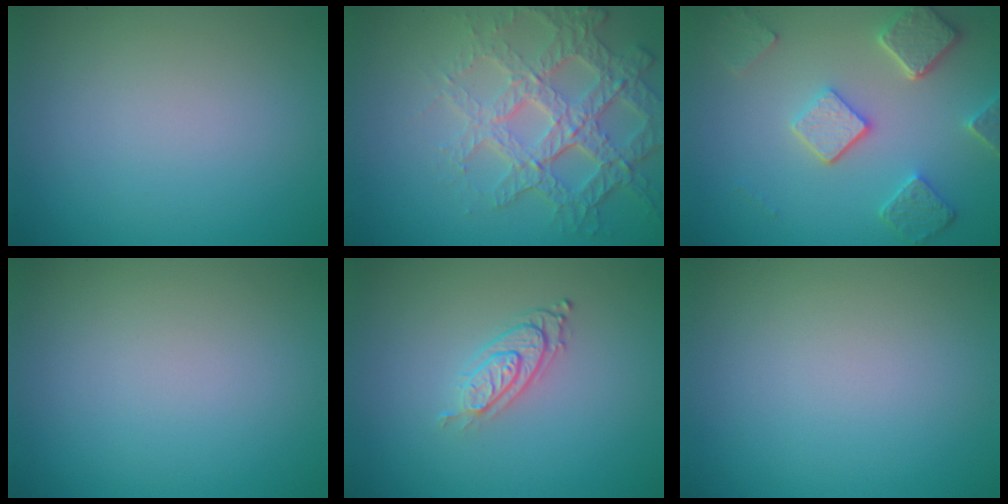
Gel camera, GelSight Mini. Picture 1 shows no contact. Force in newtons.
{"total": 6.8, "press": 5.1, "slide": 4.5}
{"total": 5.0, "press": 3.9, "slide": 3.1}
{"total": 0.0}
{"total": 3.0, "press": 2.0, "slide": 2.2}
{"total": 0.0}